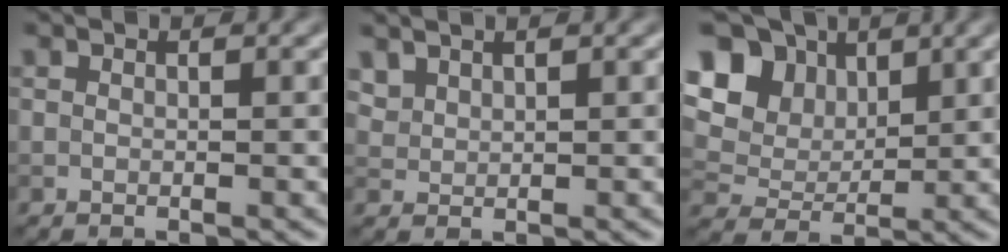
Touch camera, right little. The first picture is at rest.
{"total": 1.6, "force": [1.4, 0.7, 0.4], "torque": [-0.016, 0.001, 0.037]}
{"total": 11.7, "force": [5.4, 8.4, 6.0], "torque": [-0.126, 0.027, 0.093]}